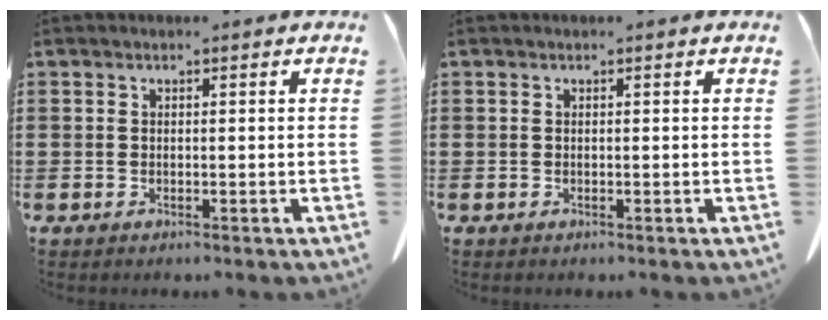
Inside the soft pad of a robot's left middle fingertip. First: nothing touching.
{"total": 0.0}